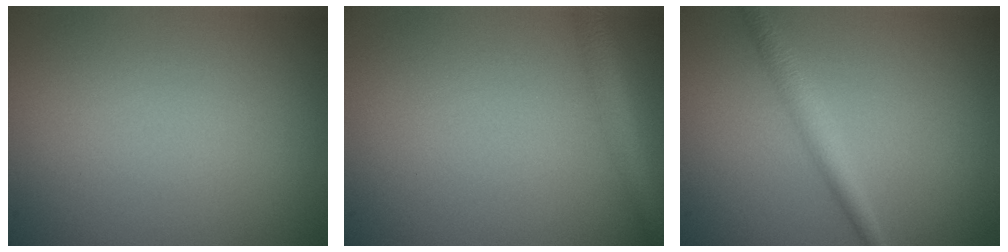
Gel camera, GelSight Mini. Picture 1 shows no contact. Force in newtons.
{"total": 2.7, "press": 2.7, "slide": 0.1}
{"total": 2.2, "press": 2.2, "slide": 0.1}